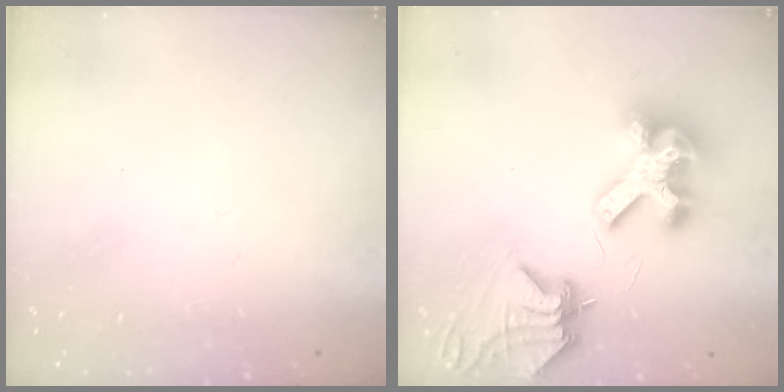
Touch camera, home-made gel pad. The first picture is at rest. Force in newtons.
{"total": 12.5, "press": 12.4, "slide": 1.5}